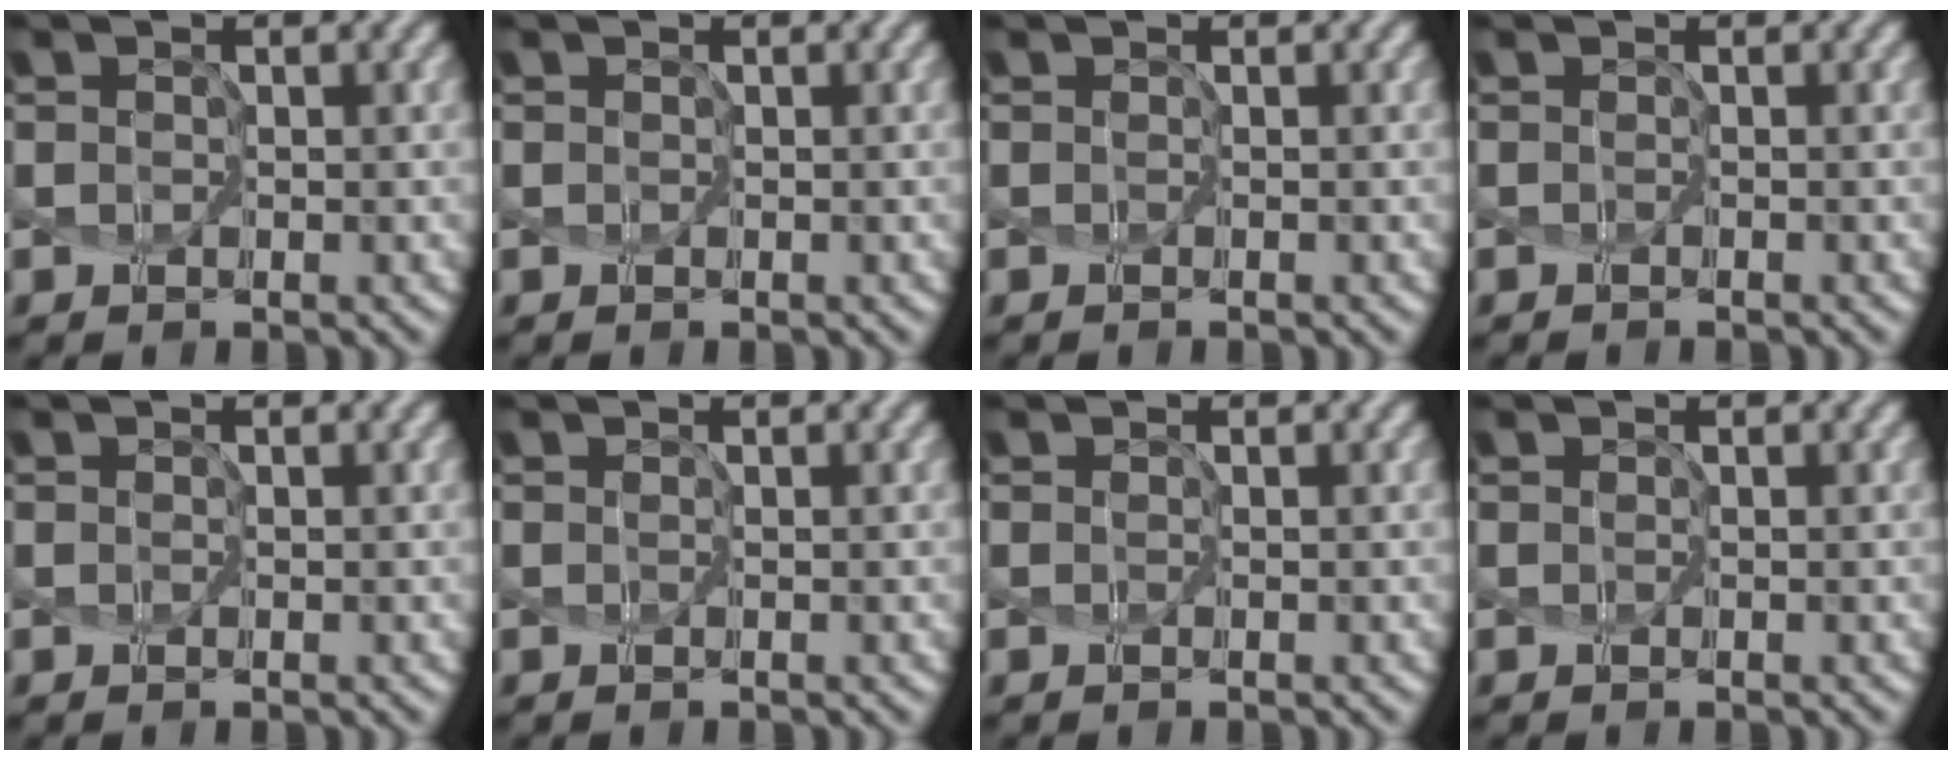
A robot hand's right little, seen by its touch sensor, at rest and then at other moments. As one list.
[{"total": 0.0}, {"total": 1.2, "force": [0.0, -1.1, -0.4], "torque": [0.012, -0.006, 0.003]}, {"total": 1.4, "force": [-0.2, -1.2, -0.6], "torque": [0.014, -0.007, 0.002]}, {"total": 0.6, "force": [0.1, -0.6, -0.2], "torque": [0.004, -0.001, 0.005]}, {"total": 1.1, "force": [0.2, -1.0, -0.3], "torque": [0.008, -0.005, 0.007]}, {"total": 1.1, "force": [0.2, -1.1, -0.3], "torque": [0.009, -0.008, 0.006]}, {"total": 0.9, "force": [0.2, -0.8, -0.2], "torque": [0.007, -0.003, 0.006]}]